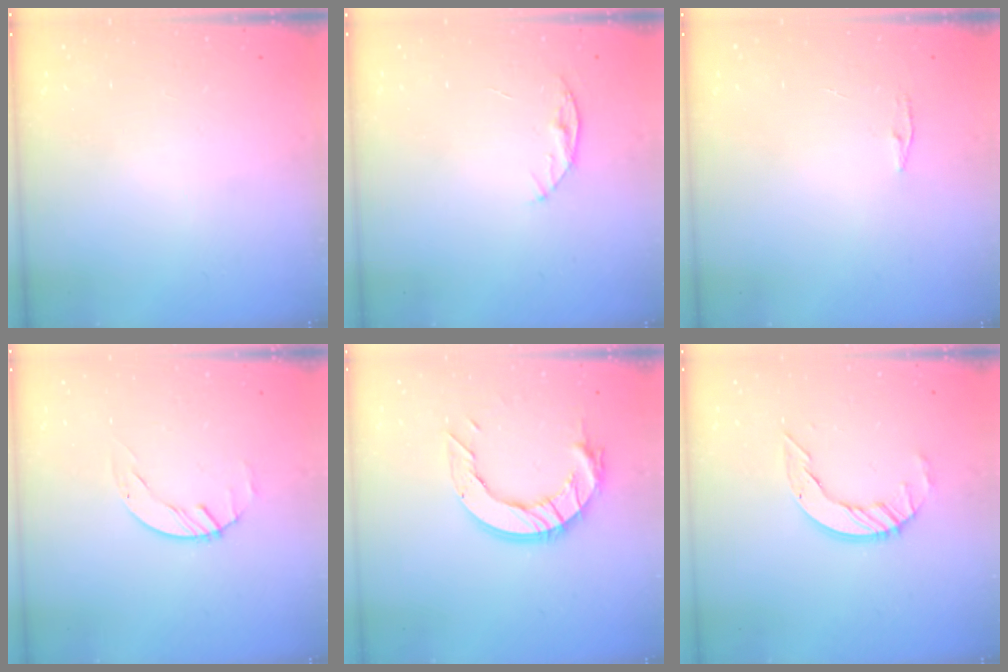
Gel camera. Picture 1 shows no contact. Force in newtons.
{"total": 5.1, "press": 5.1, "slide": 0.5}
{"total": 3.8, "press": 3.7, "slide": 0.5}
{"total": 0.6, "press": 0.6, "slide": 0.1}
{"total": 13.0, "press": 12.9, "slide": 1.2}
{"total": 8.3, "press": 8.3, "slide": 0.7}